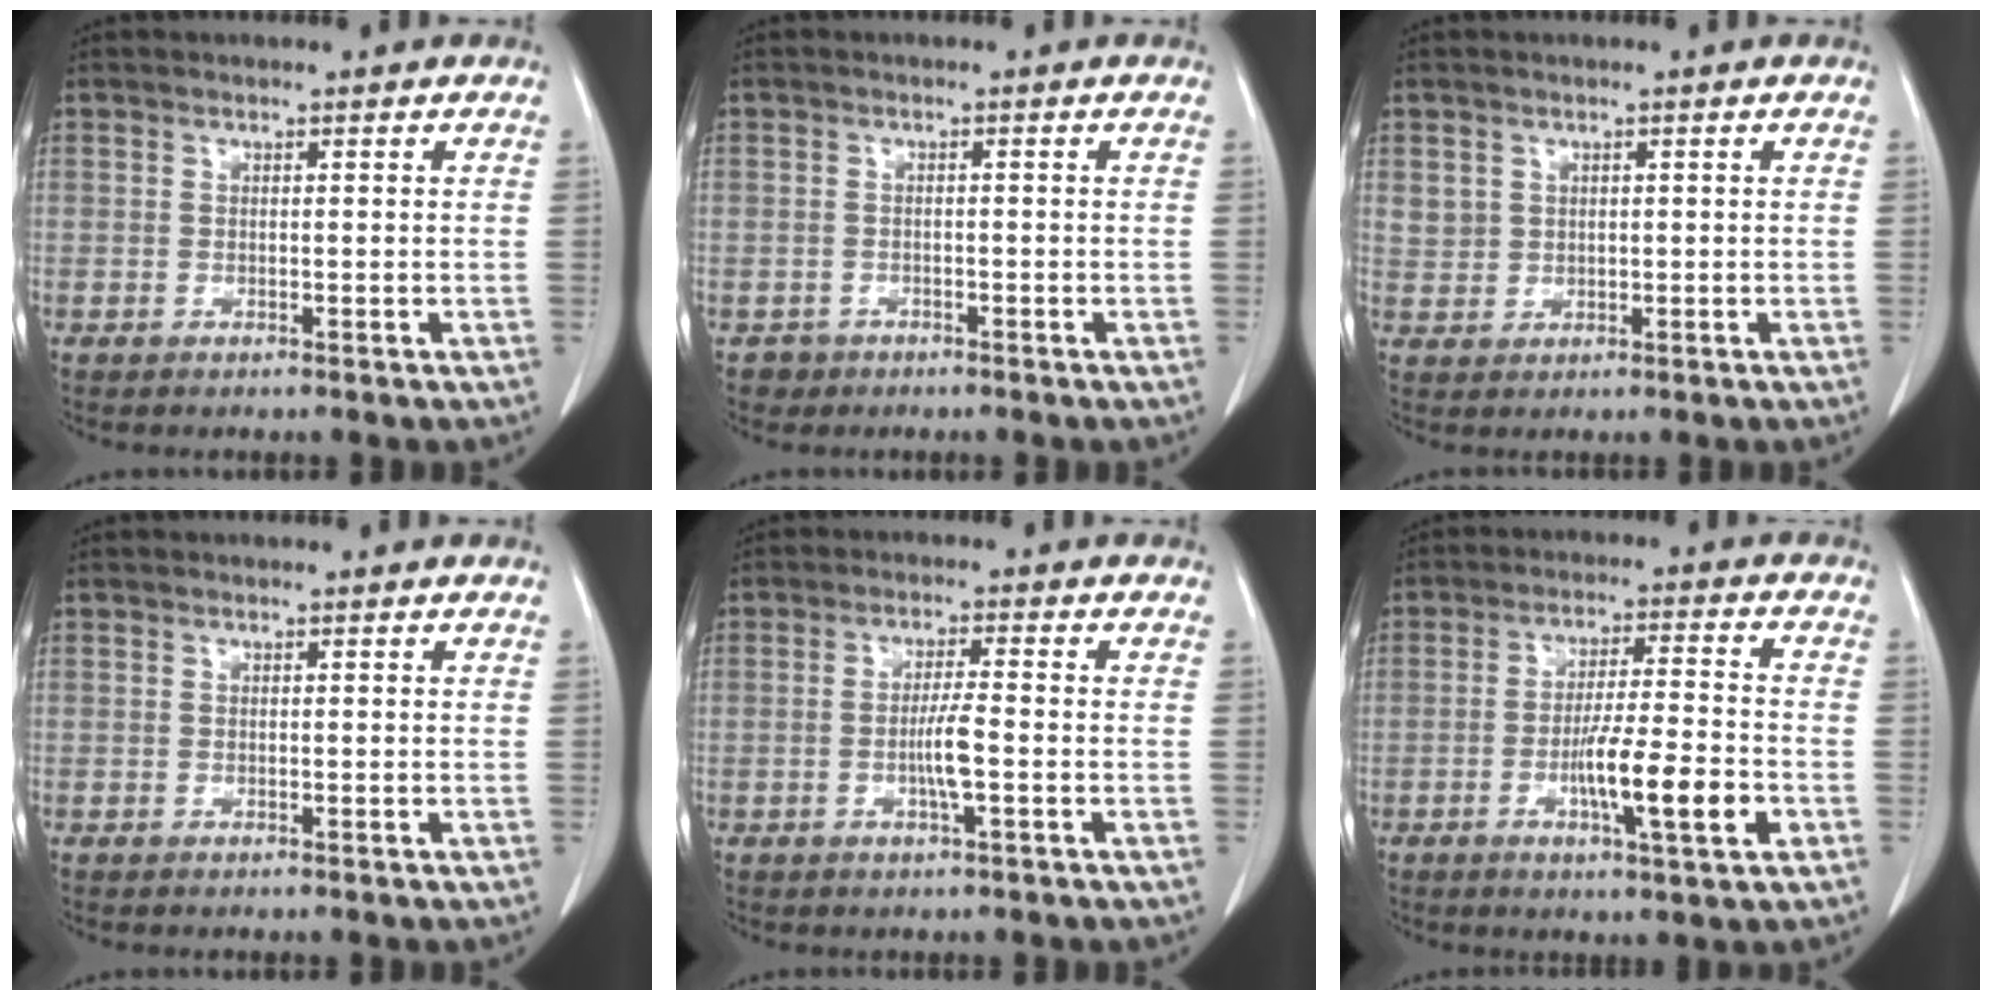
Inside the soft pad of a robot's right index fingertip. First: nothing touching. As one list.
[{"total": 1.8, "force": [-1.1, 1.4, -0.3], "torque": [0.001, 0.008, -0.022]}, {"total": 2.6, "force": [0.8, 2.4, 0.5], "torque": [-0.003, 0.004, 0.021]}, {"total": 0.0}, {"total": 4.1, "force": [-1.1, 0.0, 4.0], "torque": [-0.077, -0.002, -0.021]}, {"total": 10.1, "force": [-3.4, 0.6, 9.5], "torque": [-0.159, -0.006, -0.058]}]